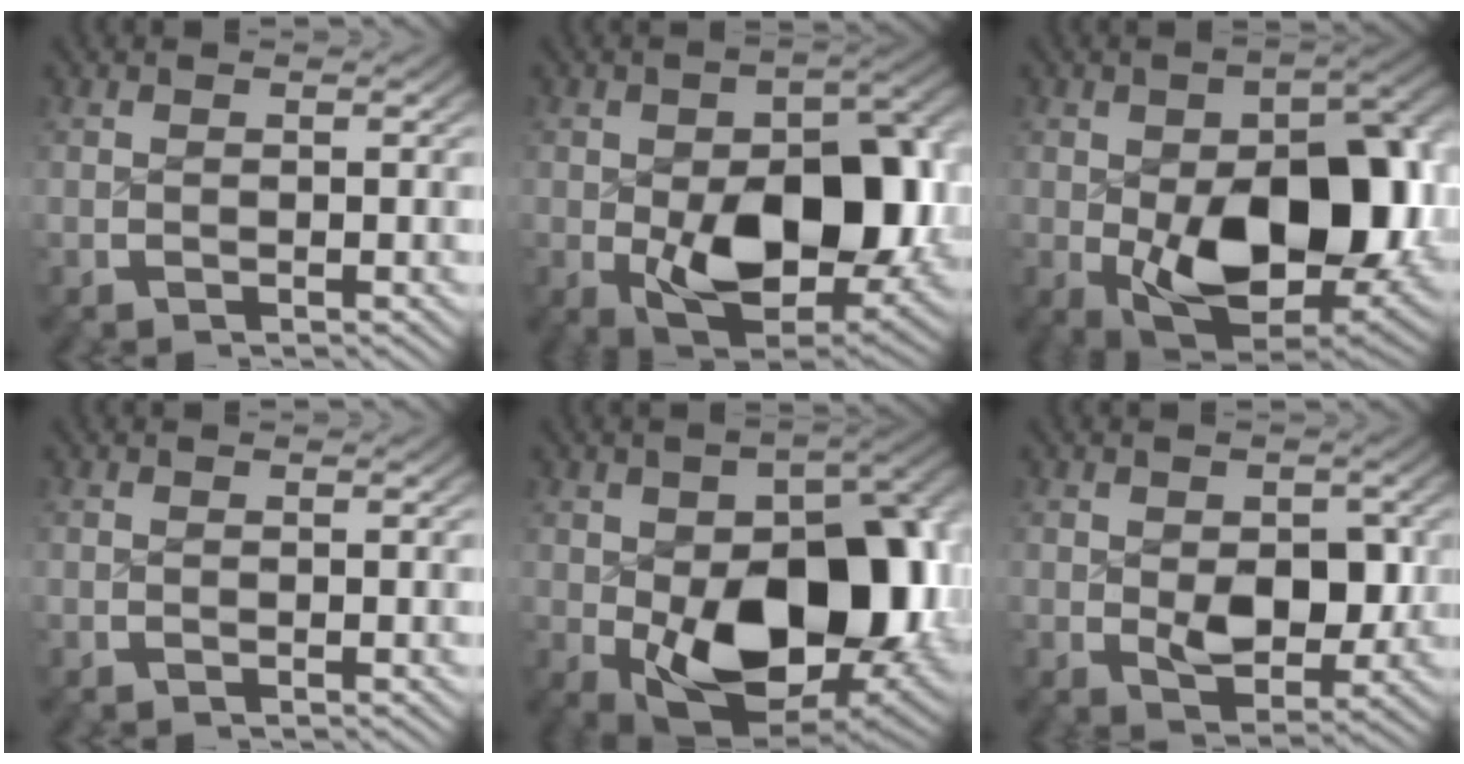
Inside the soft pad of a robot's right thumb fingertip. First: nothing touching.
{"total": 14.7, "force": [-1.7, 8.9, 11.6], "torque": [-0.207, -0.060, 0.002]}
{"total": 17.1, "force": [-1.9, 10.1, 13.7], "torque": [-0.237, -0.065, 0.004]}
{"total": 0.0}
{"total": 19.2, "force": [-2.4, 11.7, 15.0], "torque": [-0.260, -0.083, 0.004]}
{"total": 5.6, "force": [-0.5, 3.8, 4.1], "torque": [-0.078, -0.034, 0.005]}